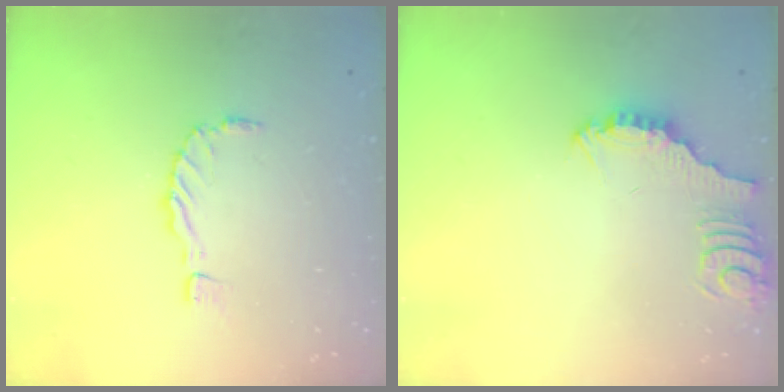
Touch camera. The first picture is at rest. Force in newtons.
{"total": 3.0, "press": 3.0, "slide": 0.2}